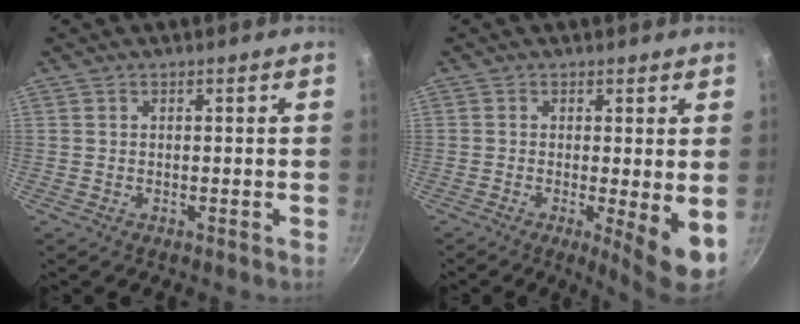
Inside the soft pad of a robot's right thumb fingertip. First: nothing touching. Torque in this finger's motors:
{"motor_torque": [-0.10, 0.52, 0.01, 0.03, 0.05]}